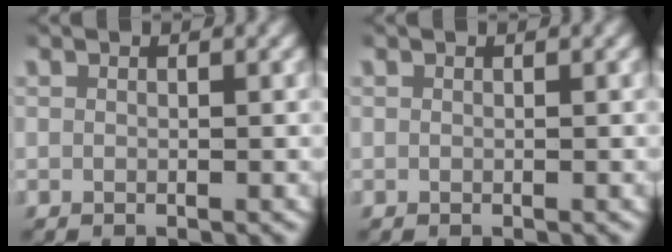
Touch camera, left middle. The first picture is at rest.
{"total": 0.0}